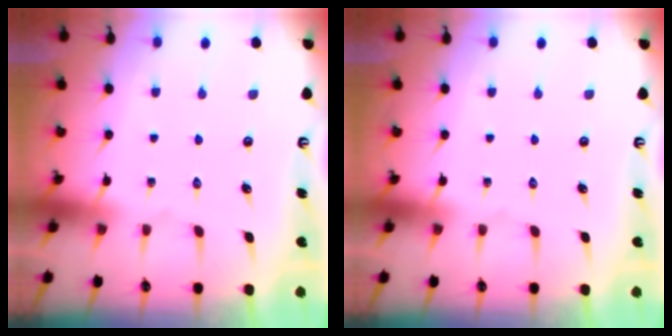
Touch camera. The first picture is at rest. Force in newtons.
{"total": 0.0}